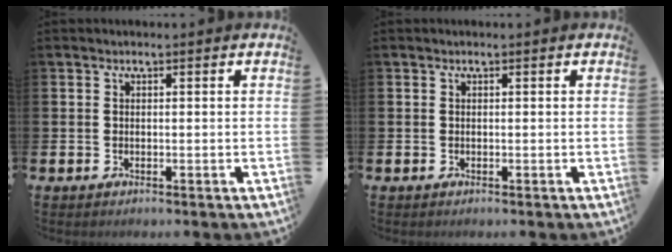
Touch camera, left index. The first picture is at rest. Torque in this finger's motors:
{"motor_torque": [0.00, 0.00, 0.02, 0.00]}